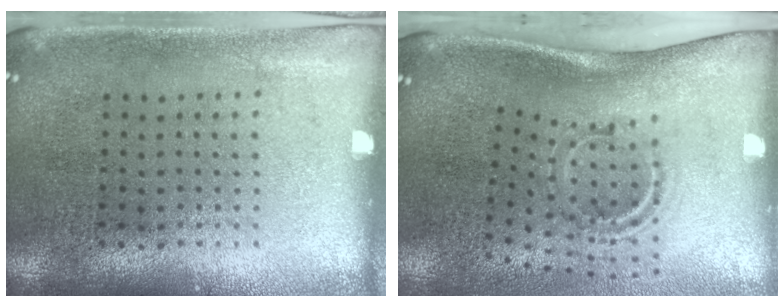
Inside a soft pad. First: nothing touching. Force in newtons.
{"total": 2.2, "press": 1.2, "slide": 1.8}